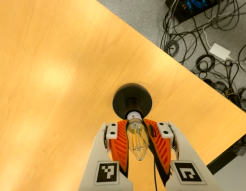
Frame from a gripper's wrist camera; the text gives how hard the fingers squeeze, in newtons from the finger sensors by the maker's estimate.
{"total": 22.8, "left": 25.4, "right": 20.1}